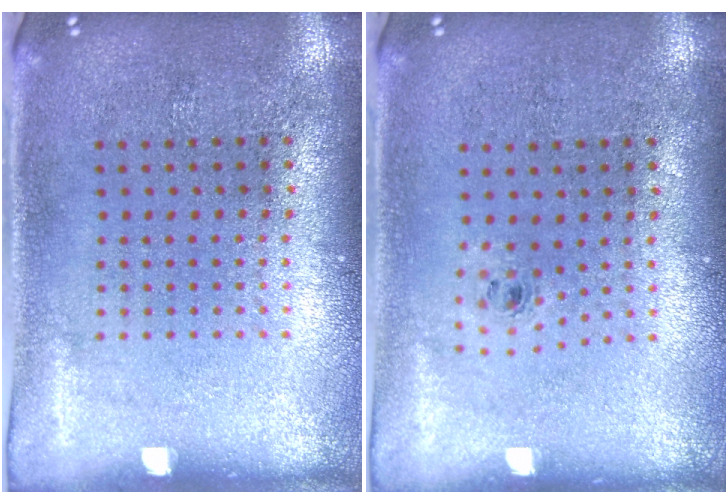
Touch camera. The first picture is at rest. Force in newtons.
{"total": 0.5, "press": 0.3, "slide": 0.4}